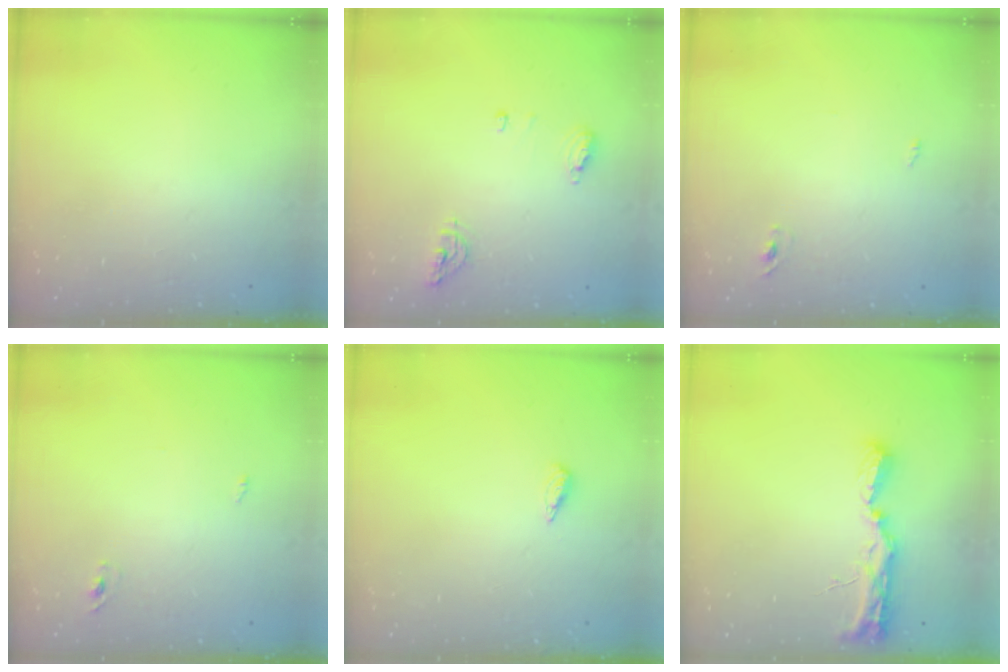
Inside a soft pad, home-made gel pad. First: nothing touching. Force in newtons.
{"total": 6.8, "press": 6.6, "slide": 1.8}
{"total": 2.4, "press": 2.1, "slide": 1.0}
{"total": 2.4, "press": 2.1, "slide": 1.0}
{"total": 2.2, "press": 2.2, "slide": 0.4}
{"total": 11.1, "press": 9.8, "slide": 5.2}